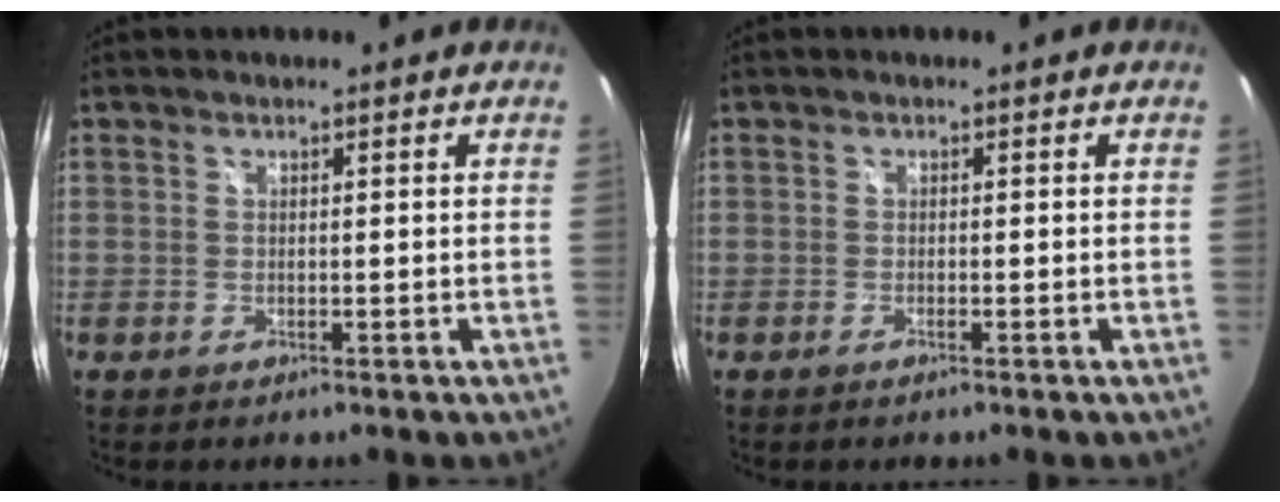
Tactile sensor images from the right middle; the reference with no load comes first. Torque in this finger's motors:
{"motor_torque": [-0.40, -0.42, 0.02, -0.01]}